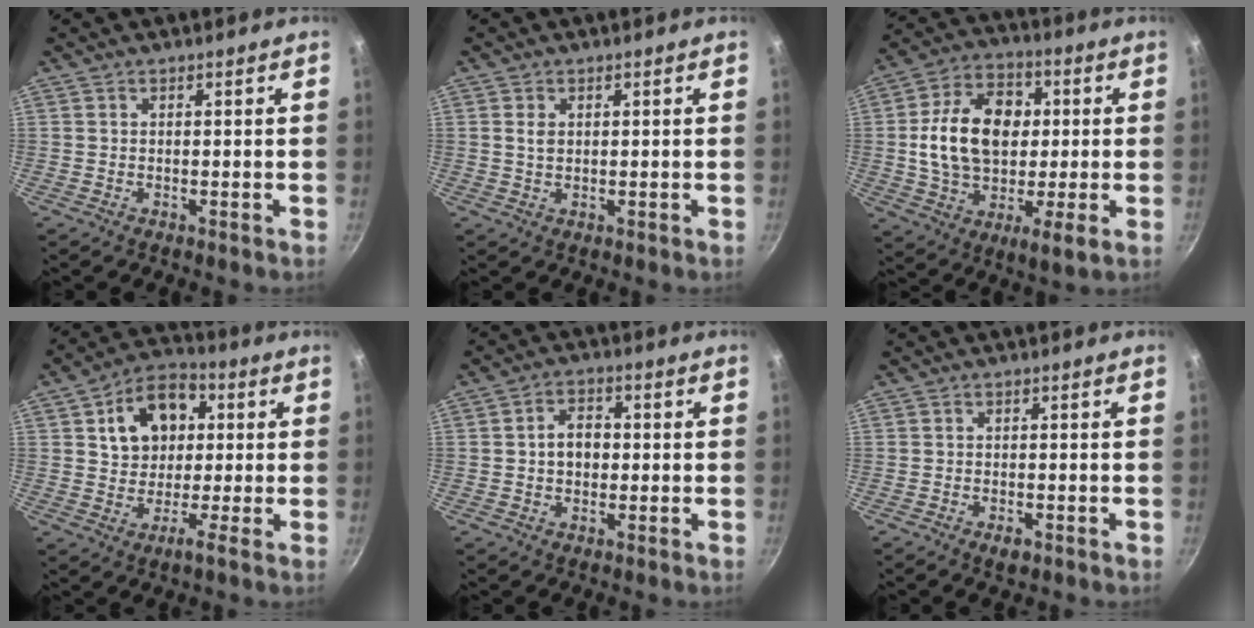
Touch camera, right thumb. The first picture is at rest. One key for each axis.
{"total": 2.1, "fx": 0.5, "fy": 1.5, "fz": 1.4, "tx": -0.024, "ty": -0.003, "tz": 0.009}
{"total": 19.6, "fx": 1.9, "fy": 12.8, "fz": 14.7, "tx": -0.226, "ty": 0.010, "tz": 0.018}
{"total": 11.7, "fx": 2.7, "fy": 8.5, "fz": 7.5, "tx": -0.091, "ty": 0.022, "tz": 0.025}
{"total": 5.6, "fx": -0.1, "fy": 4.2, "fz": 3.7, "tx": -0.034, "ty": 0.014, "tz": -0.007}
{"total": 2.4, "fx": -1.3, "fy": 1.2, "fz": 1.6, "tx": -0.030, "ty": 0.007, "tz": -0.021}